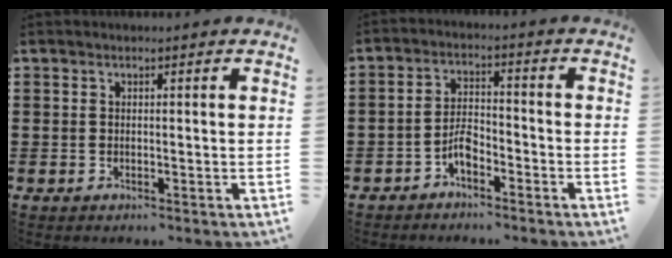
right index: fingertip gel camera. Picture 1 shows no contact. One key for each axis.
{"total": 3.7, "fx": -2.5, "fy": 1.5, "fz": 2.4, "tx": -0.057, "ty": 0.002, "tz": -0.052}